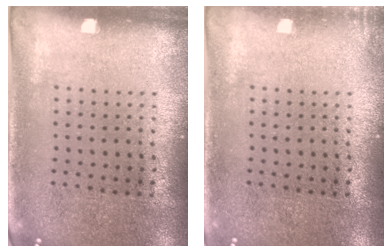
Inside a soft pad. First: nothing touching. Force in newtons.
{"total": 0.7, "press": 0.7, "slide": 0.1}